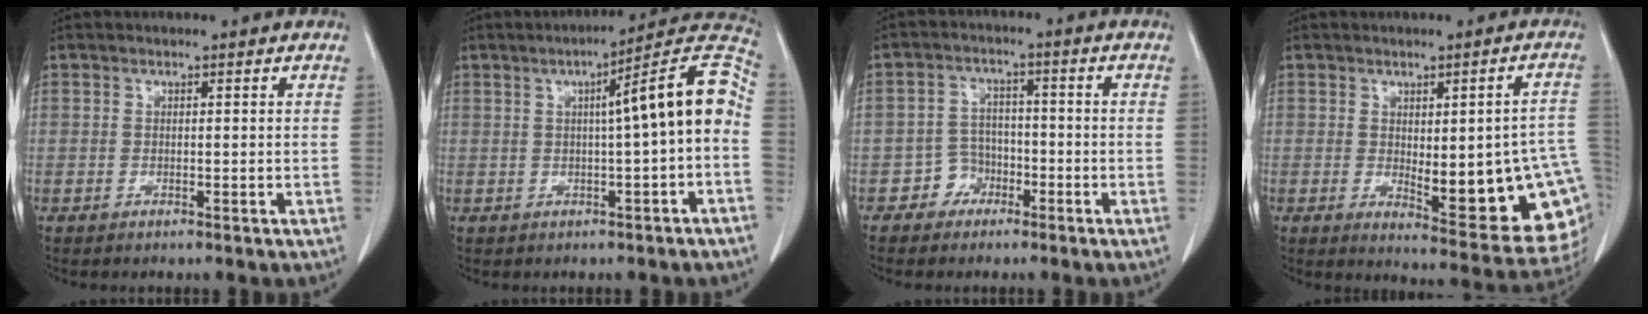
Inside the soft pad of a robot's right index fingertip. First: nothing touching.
{"total": 11.2, "force": [0.2, 0.2, 11.2], "torque": [-0.149, 0.034, -0.004]}
{"total": 4.1, "force": [-2.2, 3.4, 0.4], "torque": [-0.001, 0.014, -0.041]}
{"total": 18.4, "force": [-2.3, 4.7, 17.6], "torque": [-0.139, 0.008, -0.005]}